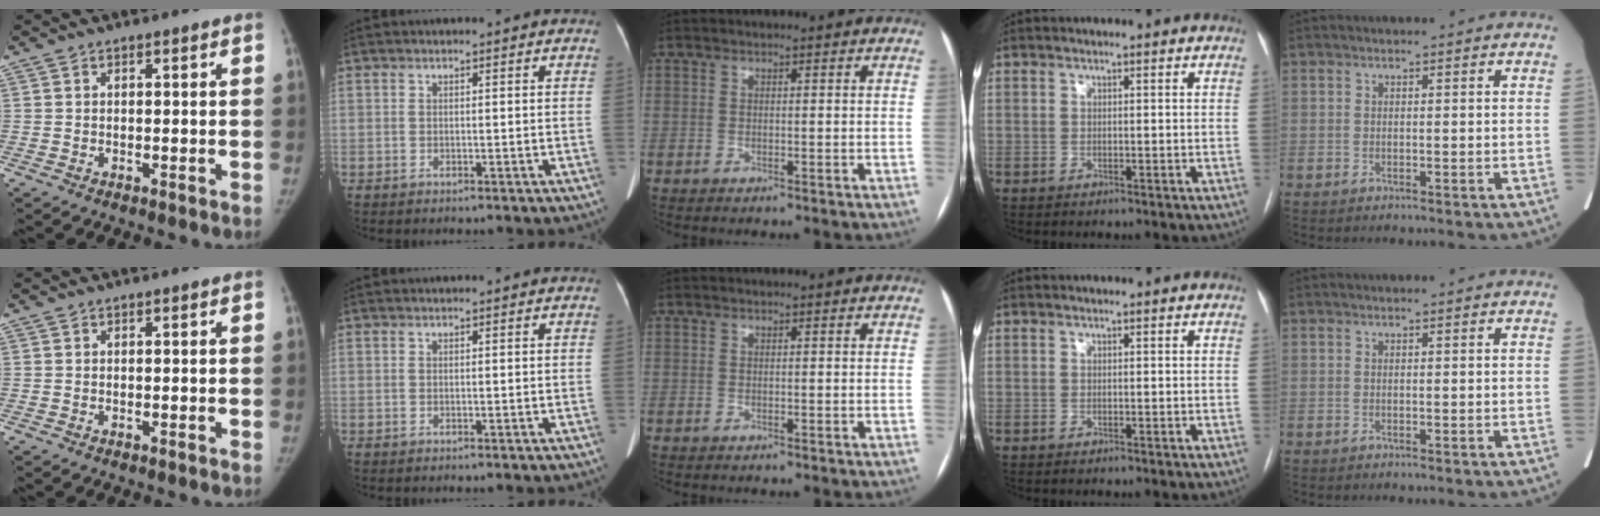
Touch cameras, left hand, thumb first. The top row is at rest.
{}